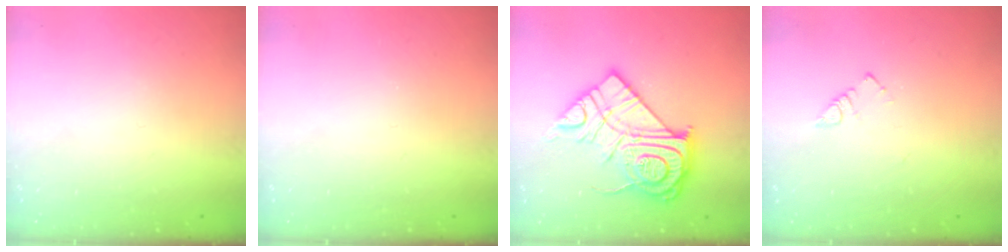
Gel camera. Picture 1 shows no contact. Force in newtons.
{"total": 0.0}
{"total": 20.7, "press": 20.6, "slide": 1.9}
{"total": 2.7, "press": 2.7, "slide": 0.4}